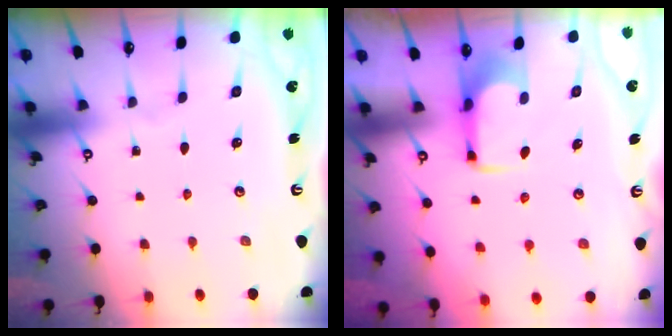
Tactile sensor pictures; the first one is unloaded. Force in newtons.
{"total": 2.1, "press": 2.1, "slide": 0.5}